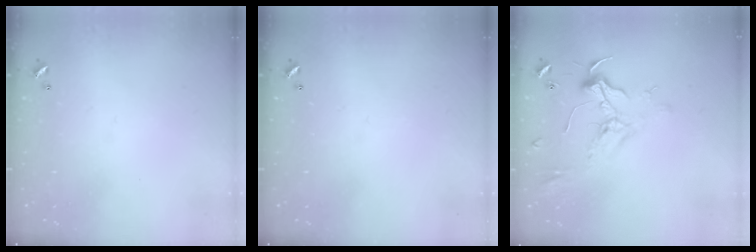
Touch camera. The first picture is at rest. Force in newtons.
{"total": 0.0}
{"total": 2.4, "press": 2.3, "slide": 0.8}